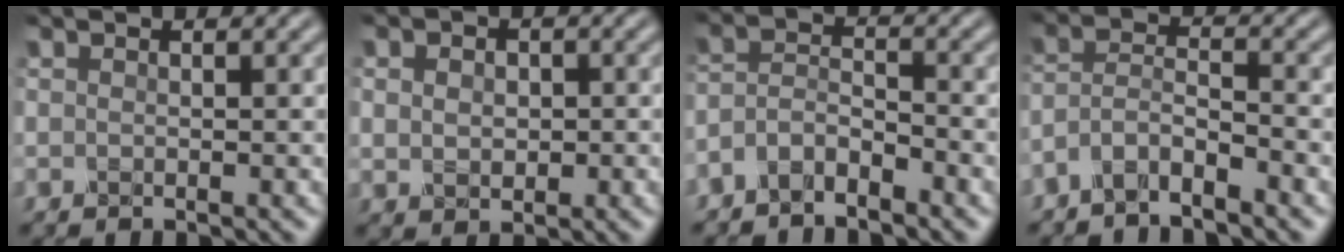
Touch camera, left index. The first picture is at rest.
{"total": 2.4, "force": [0.2, 1.9, 1.5], "torque": [-0.029, 0.004, 0.005]}
{"total": 2.8, "force": [-2.3, 0.9, 1.4], "torque": [-0.032, 0.005, -0.054]}
{"total": 3.2, "force": [-2.5, 0.7, 1.7], "torque": [-0.036, 0.004, -0.061]}